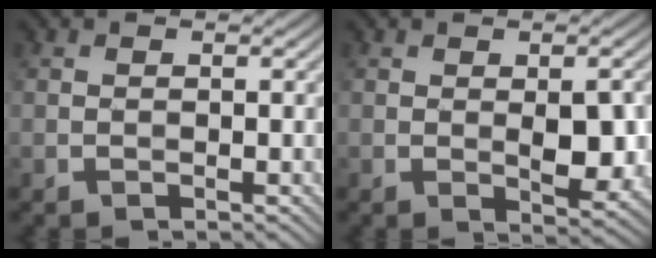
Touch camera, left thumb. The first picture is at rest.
{"total": 4.2, "force": [-0.3, 1.7, 3.8], "torque": [-0.064, -0.005, -0.003]}